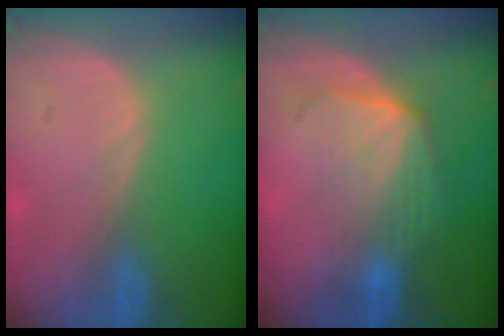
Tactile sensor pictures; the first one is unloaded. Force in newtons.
{"total": 7.2, "press": 6.5, "slide": 3.0}